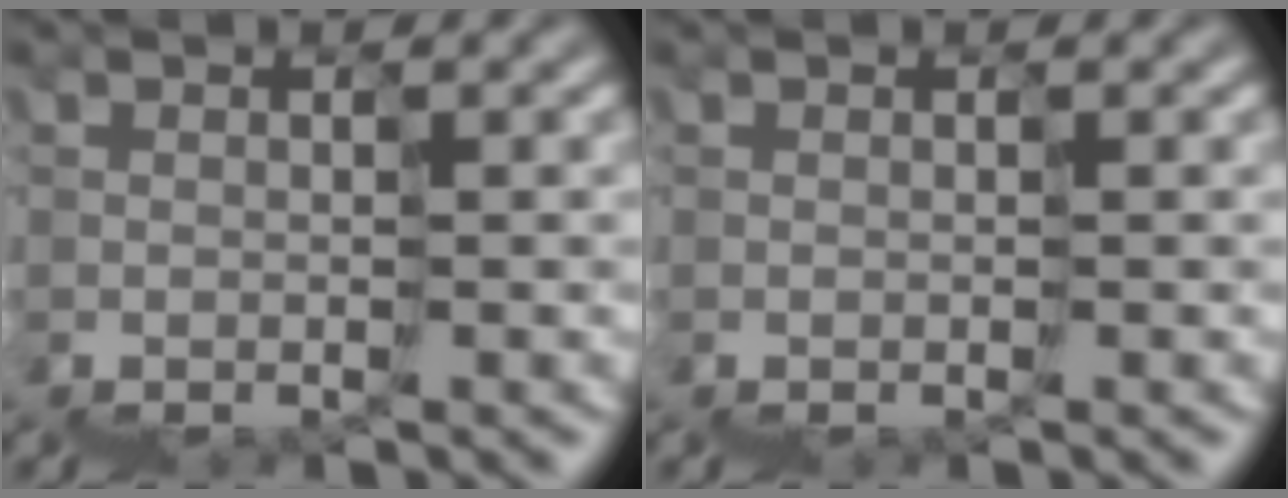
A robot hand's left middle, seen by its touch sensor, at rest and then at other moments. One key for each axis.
{"total": 0.0}